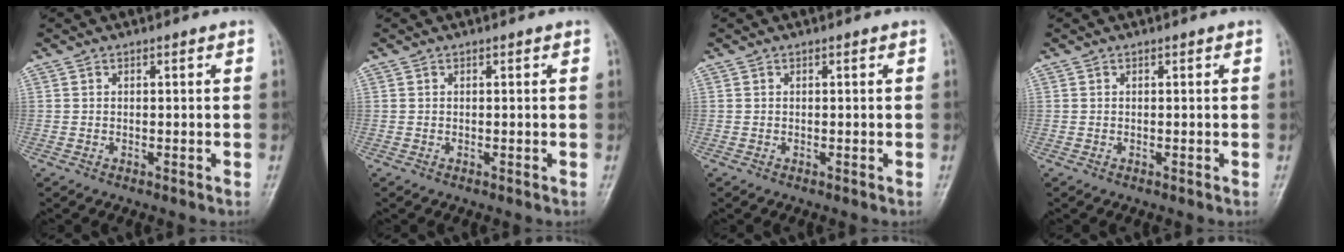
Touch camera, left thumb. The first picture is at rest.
{"total": 0.0}
{"total": 0.0}
{"total": 0.0}